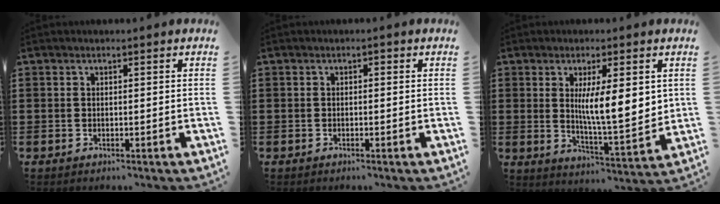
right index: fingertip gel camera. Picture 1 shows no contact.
{"total": 0.6, "force": [-0.4, 0.2, 0.3], "torque": [-0.008, -0.002, -0.008]}
{"total": 8.8, "force": [1.9, 2.2, 8.4], "torque": [-0.137, -0.008, 0.027]}